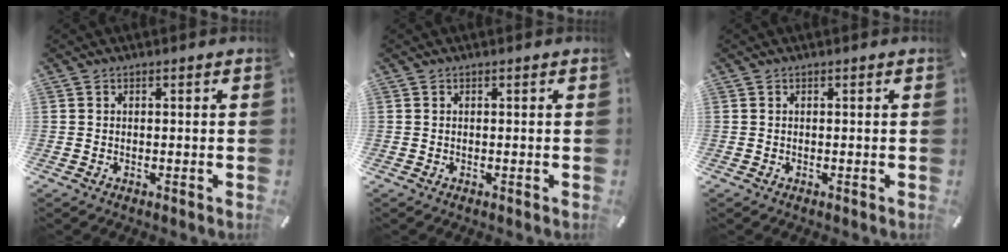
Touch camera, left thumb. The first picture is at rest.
{"total": 0.0}
{"total": 0.0}